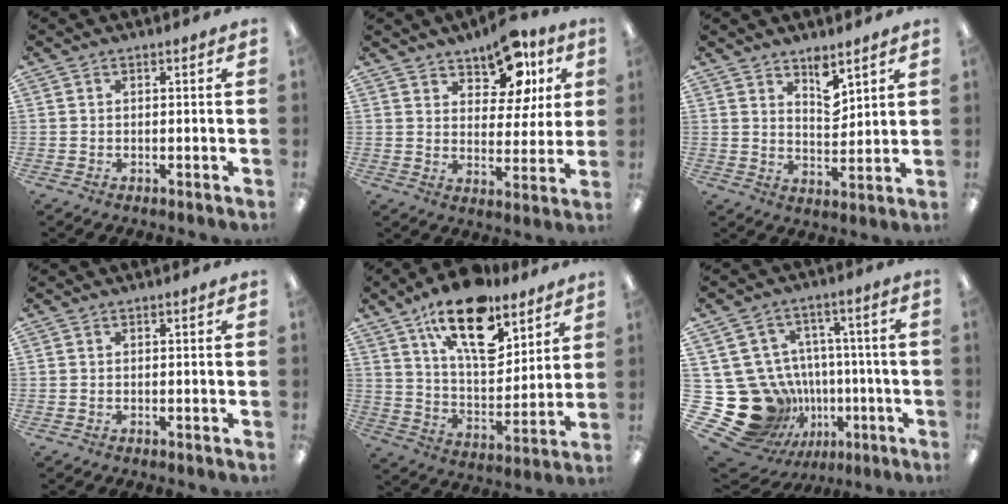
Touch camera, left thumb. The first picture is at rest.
{"total": 13.5, "force": [8.8, 7.3, 7.2], "torque": [-0.099, -0.041, 0.154]}
{"total": 6.8, "force": [5.1, 3.1, 3.3], "torque": [-0.034, -0.039, 0.084]}
{"total": 0.0}
{"total": 19.4, "force": [12.3, 9.1, 12.0], "torque": [-0.184, -0.065, 0.210]}
{"total": 24.0, "force": [-4.9, 20.9, 10.8], "torque": [-0.215, 0.007, -0.010]}